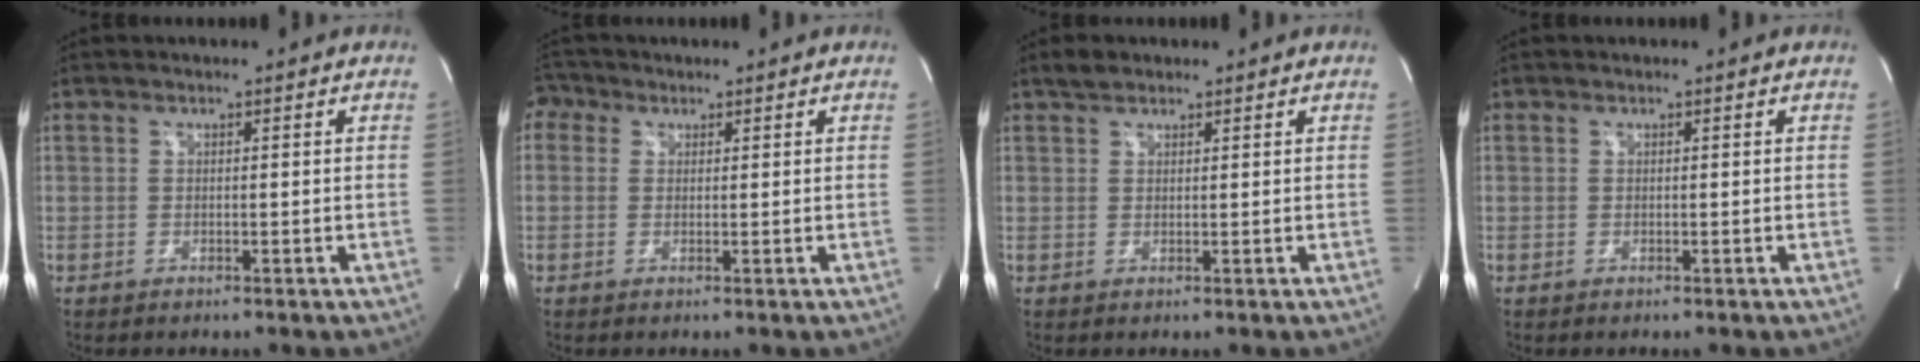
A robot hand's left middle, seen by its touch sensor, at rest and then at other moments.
{"total": 3.3, "force": [1.6, 2.8, 0.9], "torque": [-0.021, 0.020, 0.027]}
{"total": 2.0, "force": [1.6, 1.0, 0.6], "torque": [-0.015, 0.010, 0.027]}
{"total": 0.0}